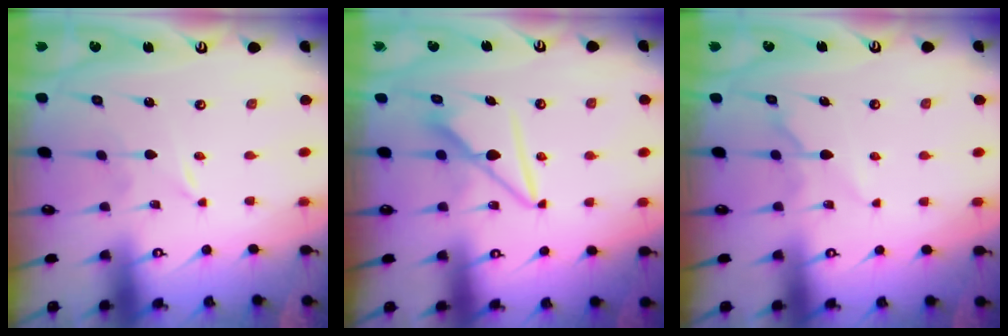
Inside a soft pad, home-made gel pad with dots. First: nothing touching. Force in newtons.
{"total": 9.2, "press": 9.2, "slide": 0.7}
{"total": 7.6, "press": 7.5, "slide": 0.6}